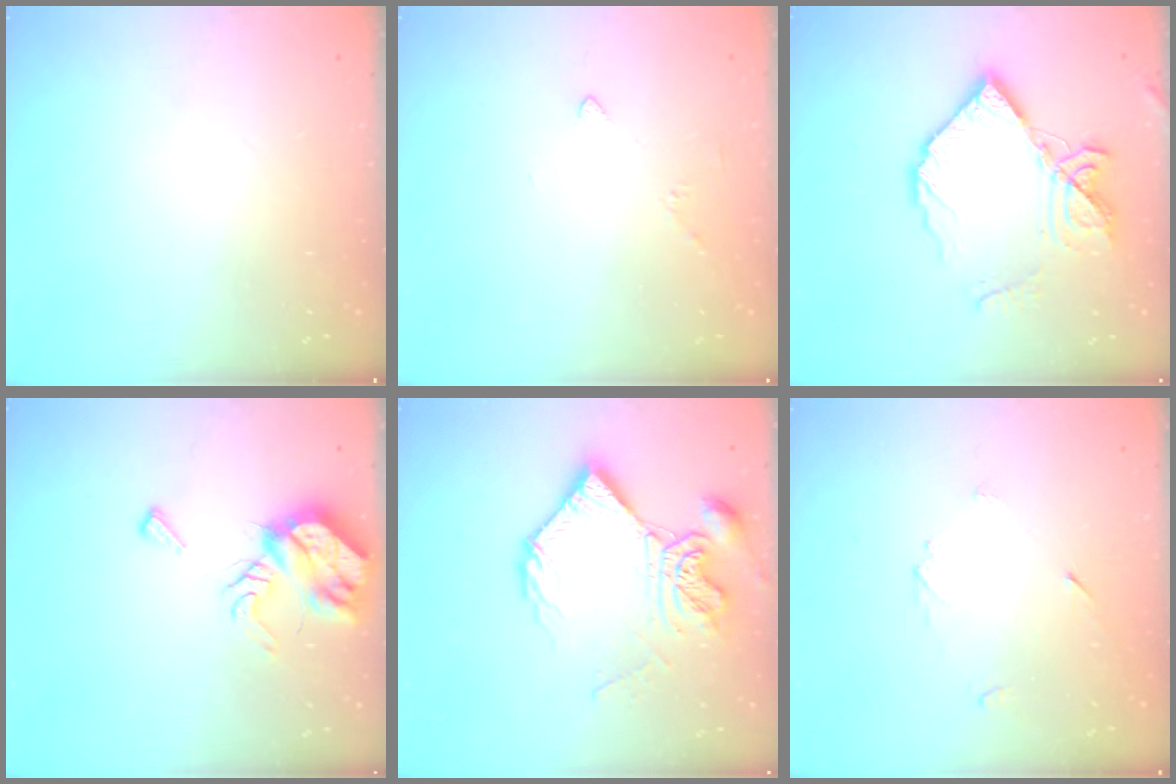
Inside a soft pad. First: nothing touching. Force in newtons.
{"total": 2.0, "press": 2.0, "slide": 0.6}
{"total": 15.8, "press": 15.7, "slide": 1.9}
{"total": 9.3, "press": 9.3, "slide": 0.7}
{"total": 14.9, "press": 14.8, "slide": 1.5}
{"total": 3.3, "press": 3.2, "slide": 0.4}